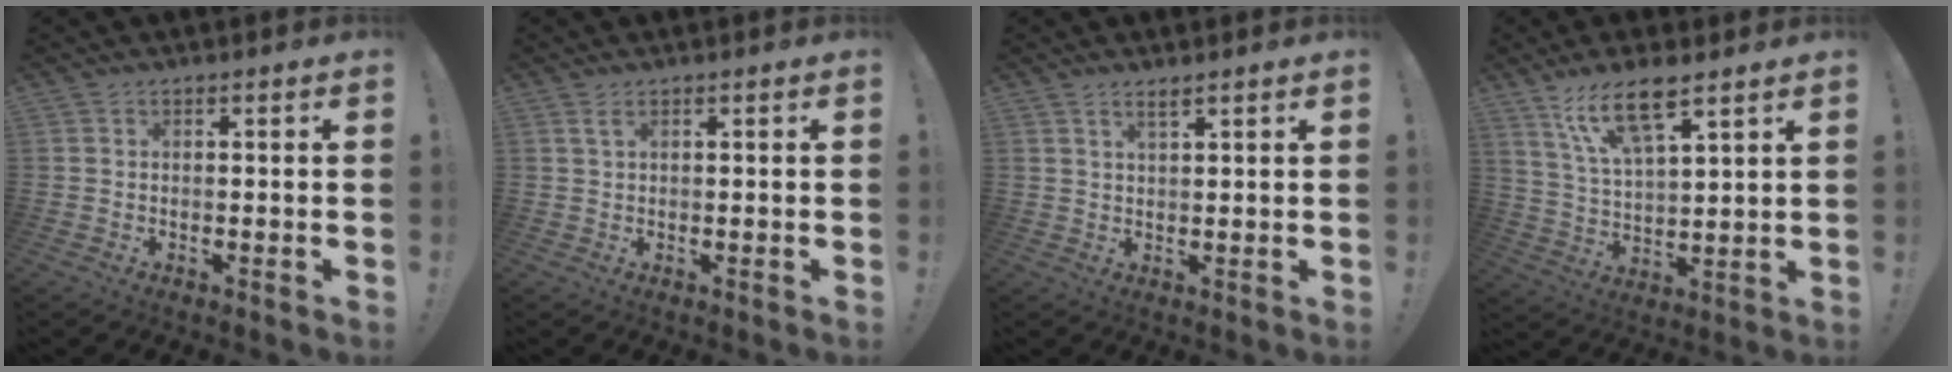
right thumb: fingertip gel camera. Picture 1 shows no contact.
{"total": 1.9, "force": [0.9, 0.6, 1.6], "torque": [-0.029, 0.001, 0.016]}
{"total": 2.6, "force": [2.0, 0.5, 1.7], "torque": [-0.029, -0.008, 0.034]}
{"total": 13.7, "force": [9.0, 4.3, 9.5], "torque": [-0.178, -0.033, 0.156]}